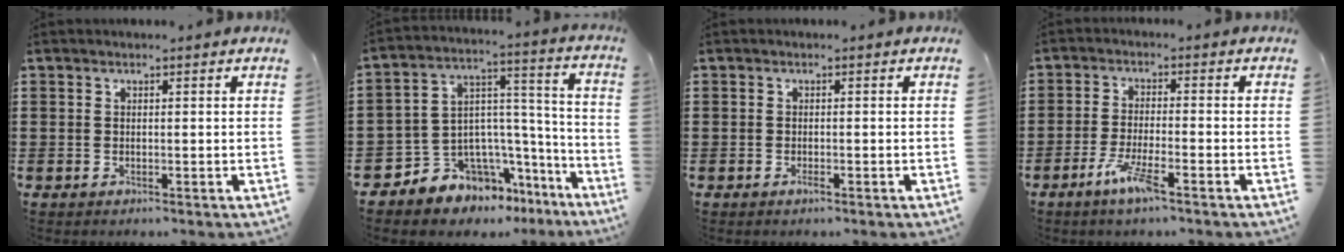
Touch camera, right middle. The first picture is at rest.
{"total": 7.3, "force": [-5.6, 4.6, 0.4], "torque": [-0.039, -0.009, -0.108]}
{"total": 0.9, "force": [-0.5, 0.2, 0.7], "torque": [-0.015, -0.005, -0.007]}
{"total": 5.6, "force": [-3.4, 0.7, 4.4], "torque": [-0.096, -0.008, -0.064]}